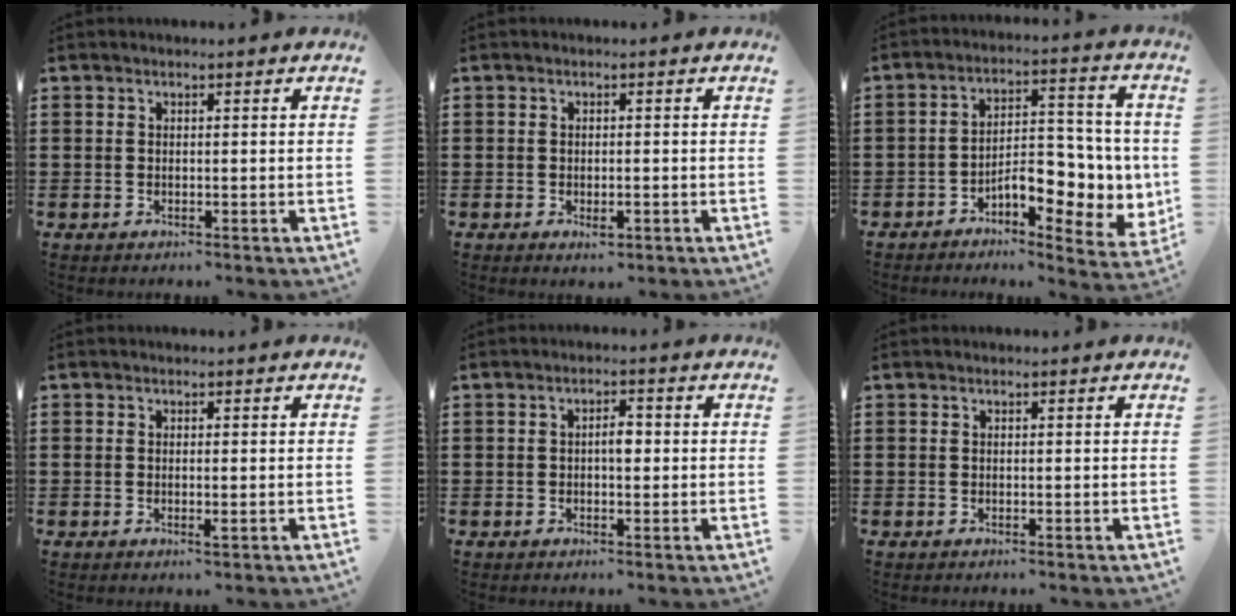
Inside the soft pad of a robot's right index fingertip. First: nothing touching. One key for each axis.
{"total": 1.5, "fx": -0.7, "fy": 0.7, "fz": 1.1, "tx": -0.022, "ty": -0.001, "tz": -0.014}
{"total": 8.6, "fx": -2.6, "fy": 4.5, "fz": 6.9, "tx": -0.087, "ty": -0.002, "tz": -0.049}
{"total": 1.1, "fx": -0.3, "fy": 0.2, "fz": 1.0, "tx": -0.026, "ty": -0.006, "tz": -0.006}
{"total": 2.6, "fx": -0.1, "fy": 1.1, "fz": 2.4, "tx": -0.037, "ty": 0.000, "tz": -0.004}
{"total": 0.0}